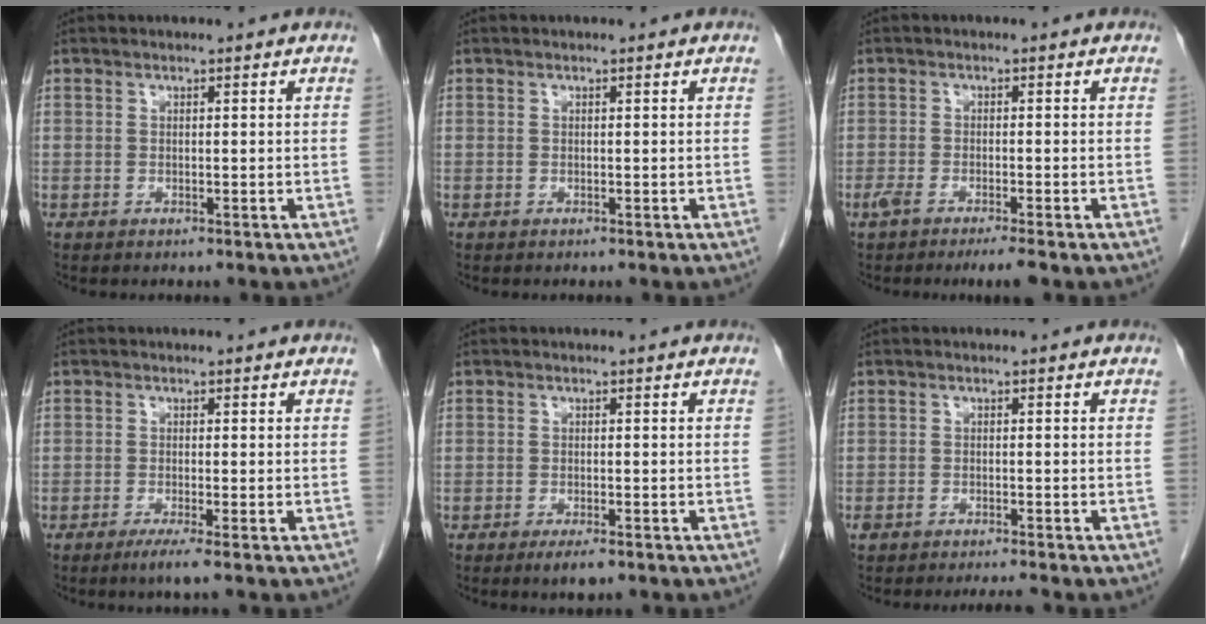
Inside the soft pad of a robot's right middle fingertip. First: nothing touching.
{"total": 0.0}
{"total": 4.1, "force": [-3.0, 0.2, 2.9], "torque": [-0.049, -0.008, -0.051]}
{"total": 2.2, "force": [-1.4, -0.4, 1.7], "torque": [-0.032, -0.007, -0.027]}
{"total": 2.6, "force": [-1.7, 0.6, 1.8], "torque": [-0.031, -0.003, -0.025]}
{"total": 2.7, "force": [-2.4, 0.1, 1.2], "torque": [-0.022, -0.003, -0.038]}